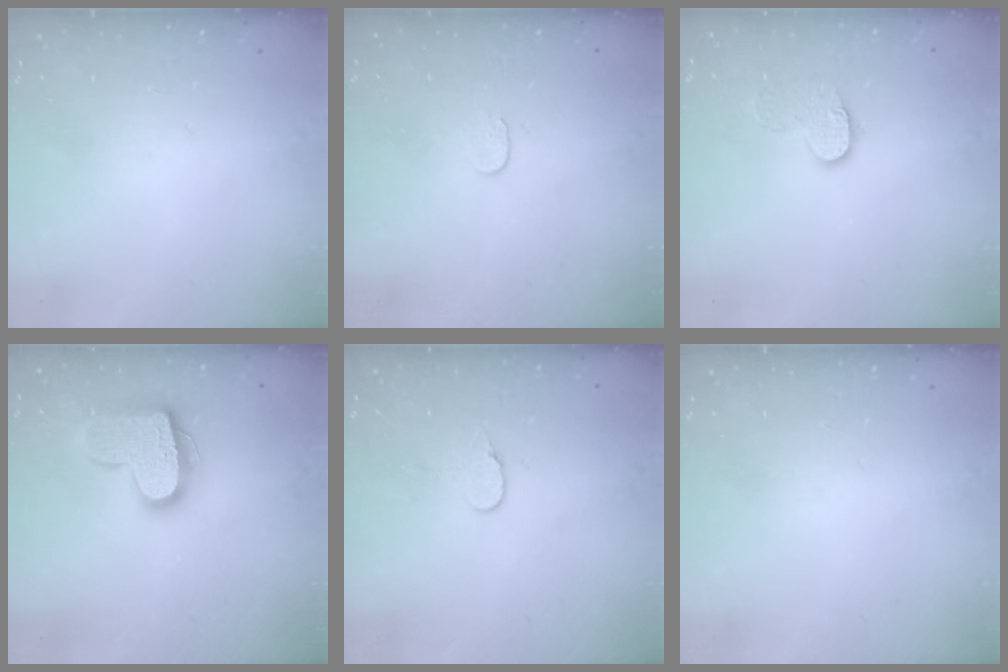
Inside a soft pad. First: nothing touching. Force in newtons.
{"total": 3.8, "press": 3.8, "slide": 0.4}
{"total": 9.1, "press": 9.0, "slide": 0.6}
{"total": 16.4, "press": 16.4, "slide": 1.2}
{"total": 6.1, "press": 6.1, "slide": 0.5}
{"total": 0.0}